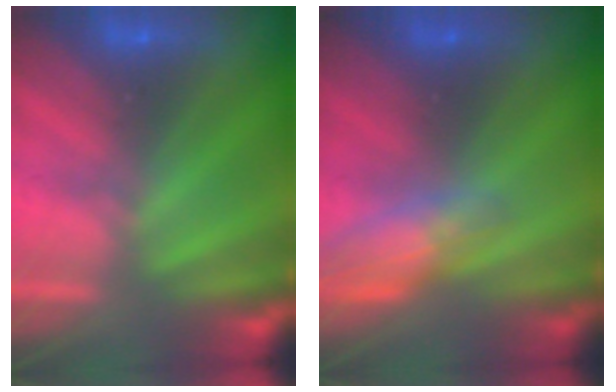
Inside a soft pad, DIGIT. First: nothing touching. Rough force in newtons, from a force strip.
{"total": 2.7}